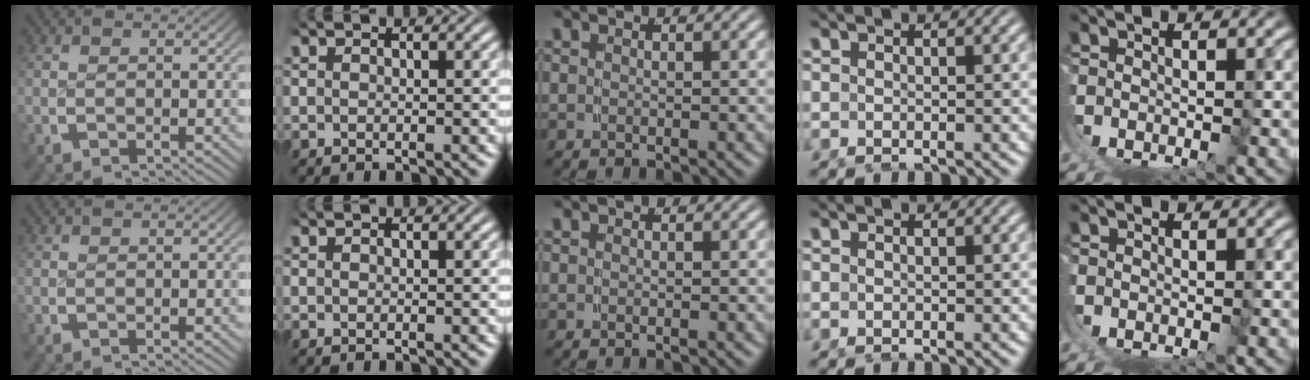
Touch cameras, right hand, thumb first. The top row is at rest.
{}